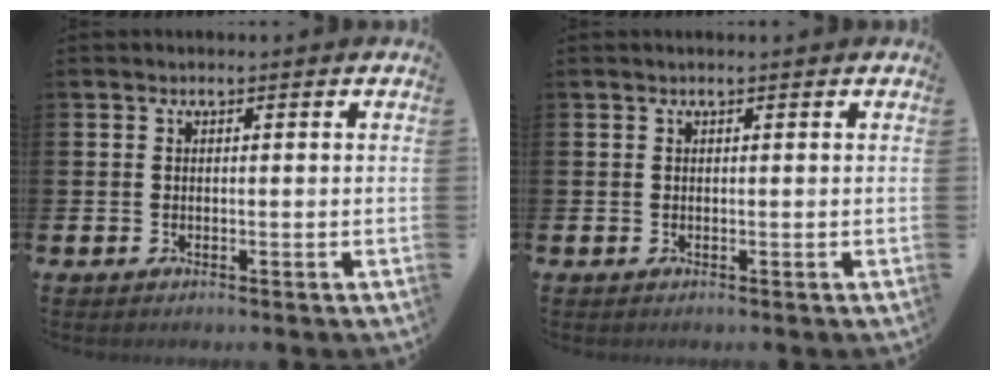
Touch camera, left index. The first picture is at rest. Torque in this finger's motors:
{"motor_torque": [0.40, -0.60, 0.04, -0.01]}